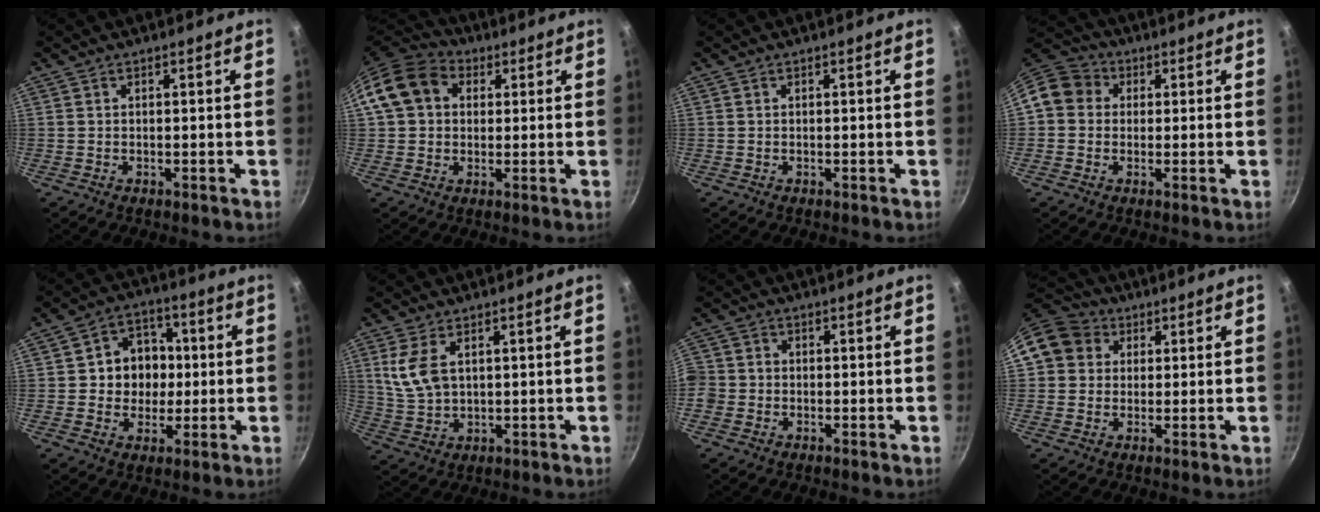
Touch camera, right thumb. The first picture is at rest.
{"total": 12.3, "force": [3.1, 9.9, 6.6], "torque": [-0.104, 0.024, 0.036]}
{"total": 0.0}
{"total": 9.2, "force": [1.1, 8.3, 4.0], "torque": [-0.053, 0.025, -0.002]}
{"total": 10.5, "force": [0.6, 9.2, 5.0], "torque": [-0.033, 0.010, 0.004]}
{"total": 7.6, "force": [2.5, 4.4, 5.6], "torque": [-0.111, -0.014, 0.059]}
{"total": 5.2, "force": [-1.4, 4.6, 2.0], "torque": [-0.044, 0.014, -0.036]}
{"total": 10.5, "force": [2.8, 9.3, 3.9], "torque": [-0.056, 0.025, 0.036]}